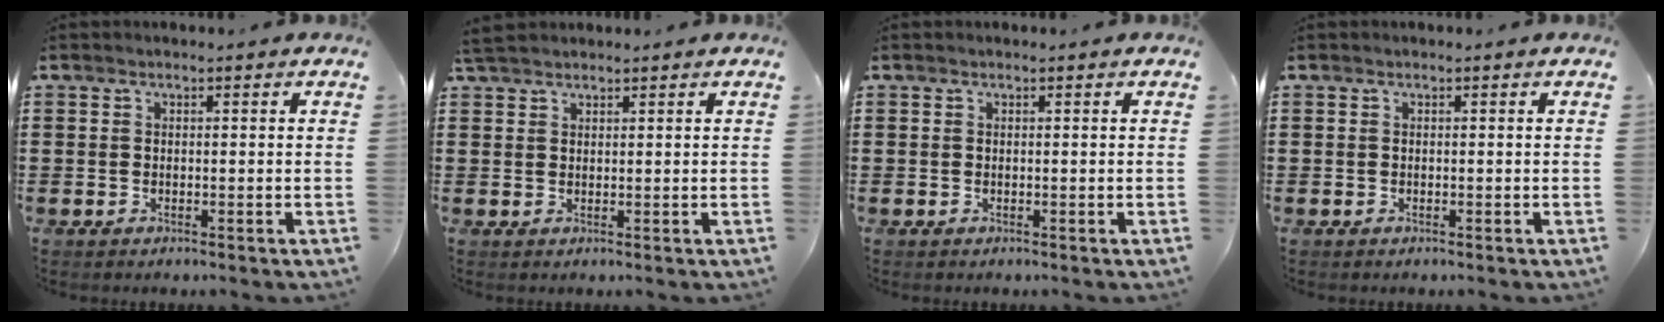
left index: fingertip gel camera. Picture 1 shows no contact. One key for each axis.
{"total": 2.3, "fx": 2.0, "fy": 0.7, "fz": 0.9, "tx": -0.022, "ty": 0.005, "tz": 0.040}
{"total": 0.0}
{"total": 0.0}